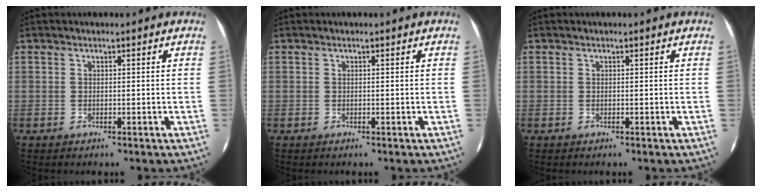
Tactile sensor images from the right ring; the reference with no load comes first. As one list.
[{"total": 0.0}, {"total": 0.0}]